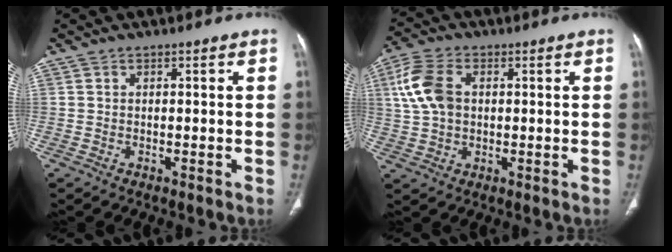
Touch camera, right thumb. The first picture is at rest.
{"total": 9.3, "force": [1.7, 6.2, 6.7], "torque": [-0.143, 0.011, 0.035]}